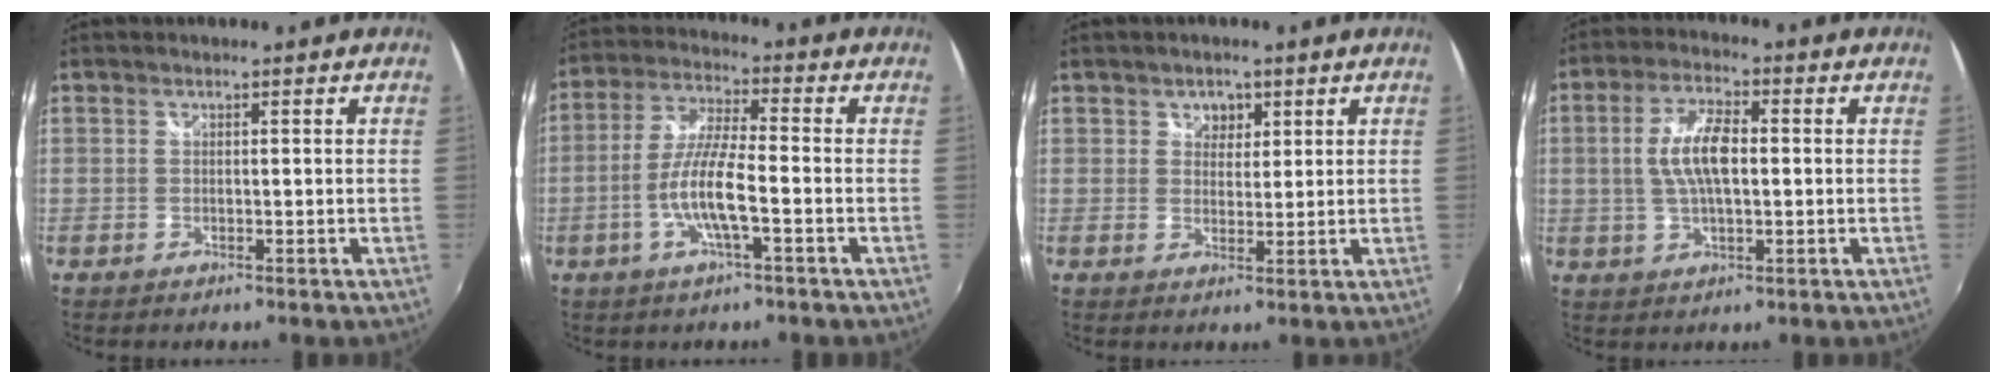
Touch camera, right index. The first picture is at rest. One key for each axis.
{"total": 9.2, "fx": -3.2, "fy": 1.1, "fz": 8.6, "tx": -0.179, "ty": -0.002, "tz": -0.061}
{"total": 3.0, "fx": 1.4, "fy": 2.5, "fz": 0.8, "tx": -0.004, "ty": 0.006, "tz": 0.024}
{"total": 8.3, "fx": 0.2, "fy": 3.1, "fz": 7.6, "tx": -0.150, "ty": 0.008, "tz": 0.005}